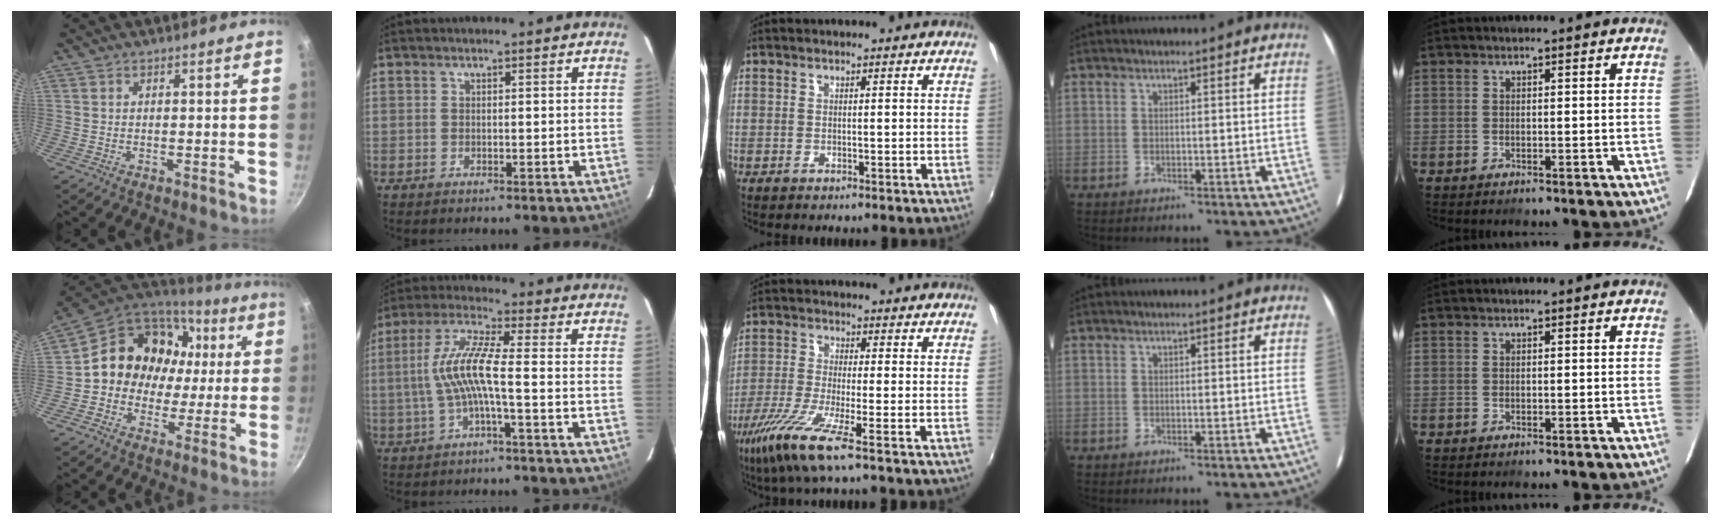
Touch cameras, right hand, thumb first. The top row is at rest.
{"thumb": {"total": 17.1, "force": [1.9, 14.8, 8.4], "torque": [-0.101, 0.035, 0.023]}, "index": {"total": 9.0, "force": [-1.6, 0.6, 8.8], "torque": [-0.193, 0.010, -0.027]}, "middle": {"total": 9.8, "force": [-5.7, 0.2, 7.9], "torque": [-0.183, -0.027, -0.113]}}